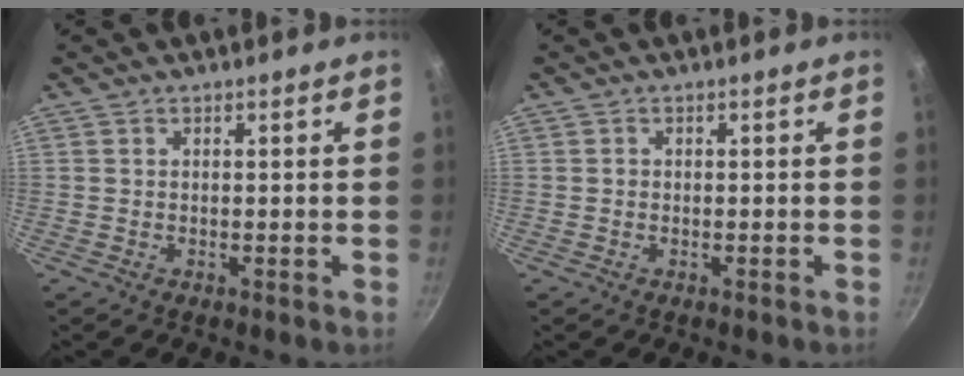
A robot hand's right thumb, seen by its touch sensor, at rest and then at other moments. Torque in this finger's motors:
{"motor_torque": [0.13, 0.01, 0.33, 0.16, 0.04]}